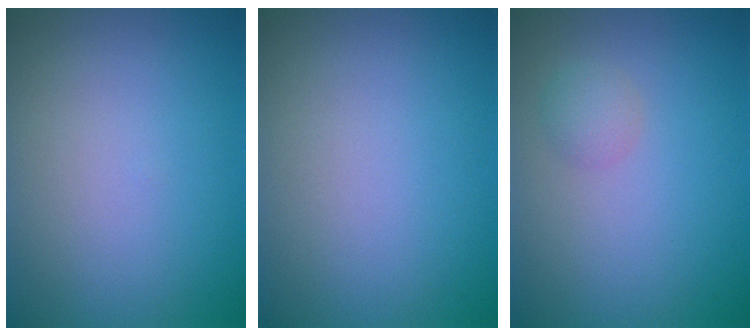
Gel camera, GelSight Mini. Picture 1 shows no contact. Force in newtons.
{"total": 0.0}
{"total": 1.3, "press": 1.3, "slide": 0.1}